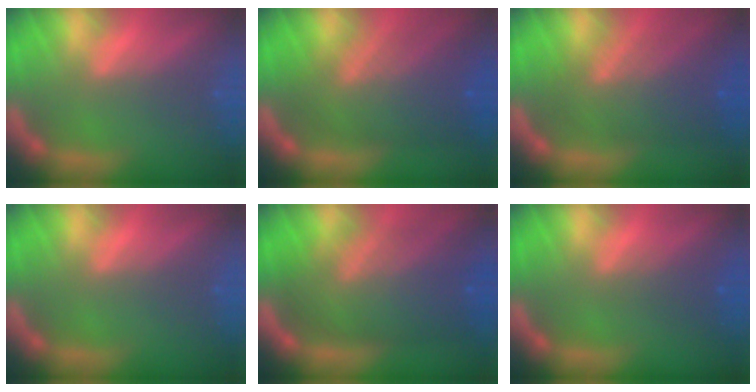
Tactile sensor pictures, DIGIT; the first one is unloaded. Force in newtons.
{"total": 8.5}
{"total": 7.5}
{"total": 0.0}
{"total": 10.0}
{"total": 2.0}